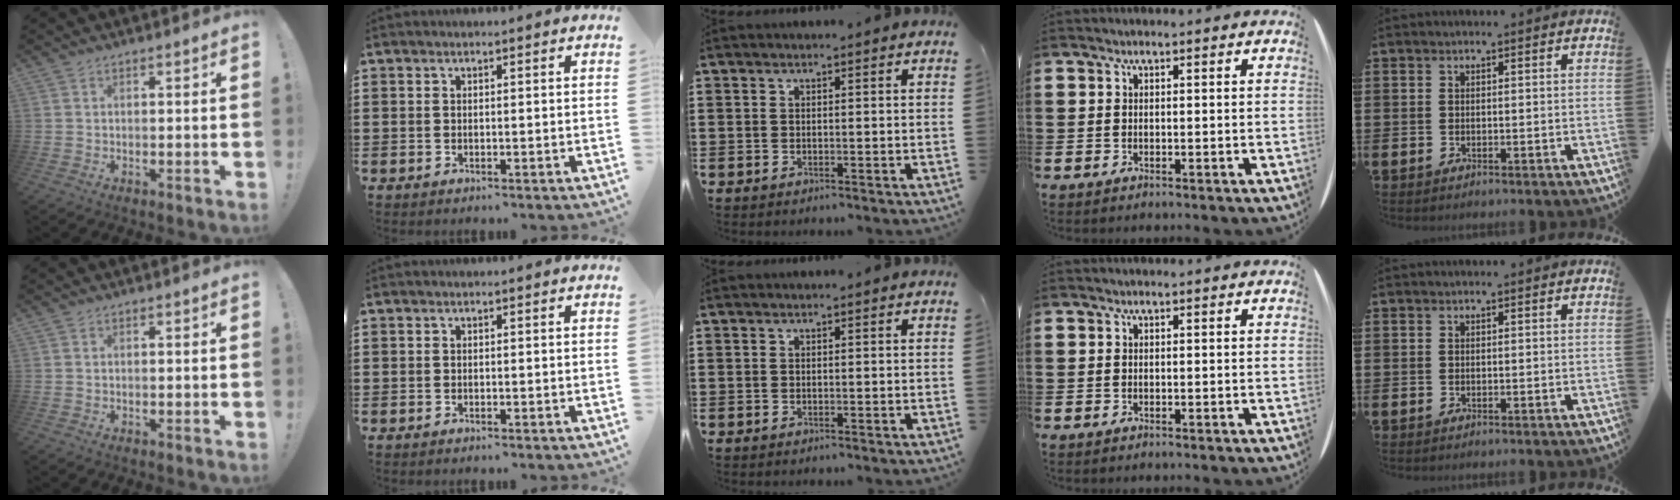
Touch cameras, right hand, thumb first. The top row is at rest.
{}